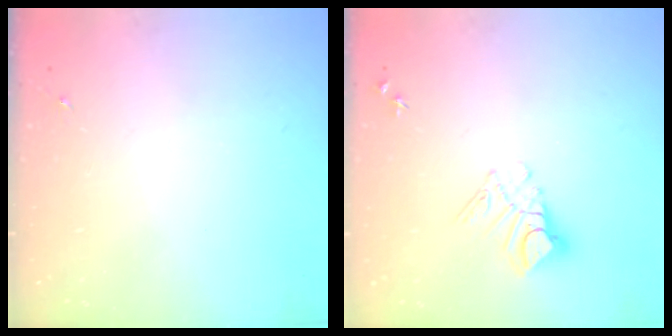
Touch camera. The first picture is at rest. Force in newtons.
{"total": 8.9, "press": 8.9, "slide": 0.8}